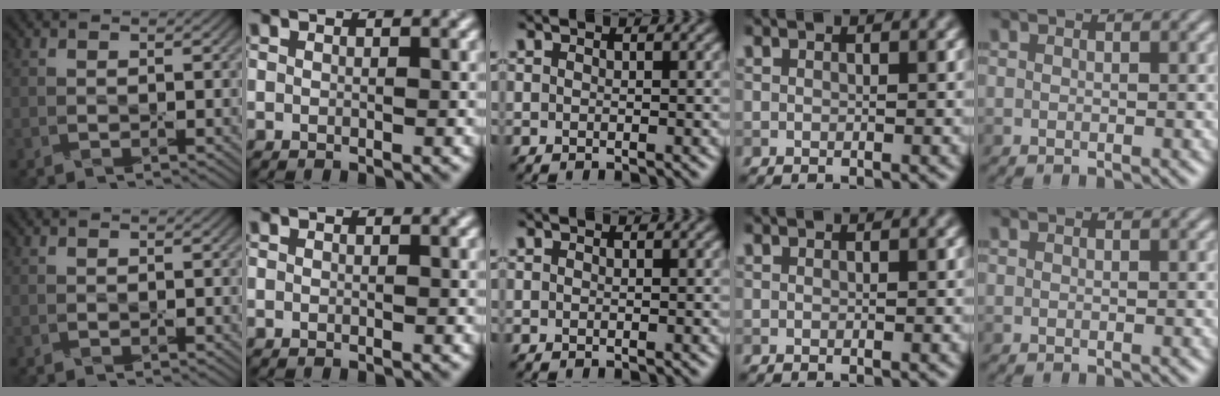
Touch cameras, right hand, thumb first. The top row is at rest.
{}